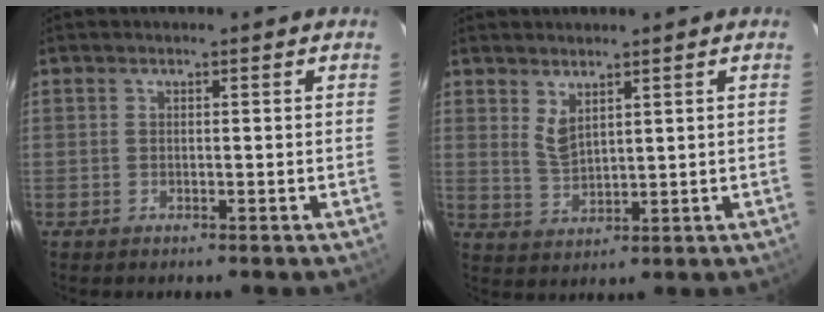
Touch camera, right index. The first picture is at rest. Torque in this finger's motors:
{"motor_torque": [-0.11, 0.06, -0.02, 0.04]}